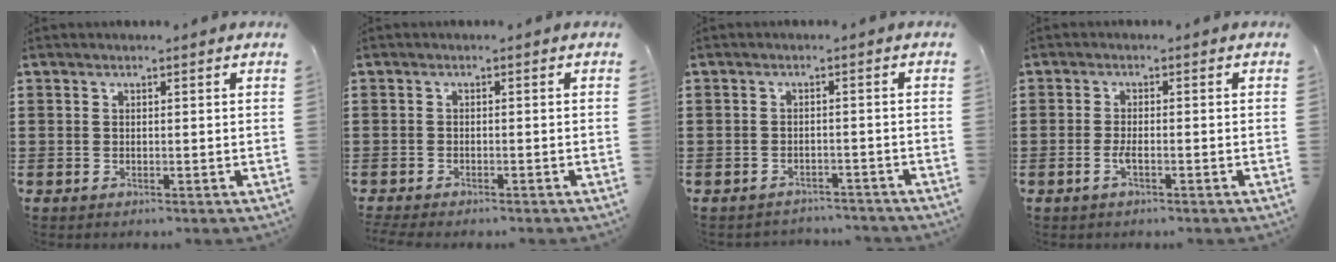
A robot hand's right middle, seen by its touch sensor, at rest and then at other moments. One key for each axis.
{"total": 1.0, "fx": -1.0, "fy": 0.0, "fz": 0.2, "tx": -0.008, "ty": -0.004, "tz": -0.019}
{"total": 1.9, "fx": -1.9, "fy": 0.2, "fz": -0.1, "tx": -0.006, "ty": -0.001, "tz": -0.043}
{"total": 1.9, "fx": -0.8, "fy": 0.4, "fz": 1.7, "tx": -0.040, "ty": -0.003, "tz": -0.016}